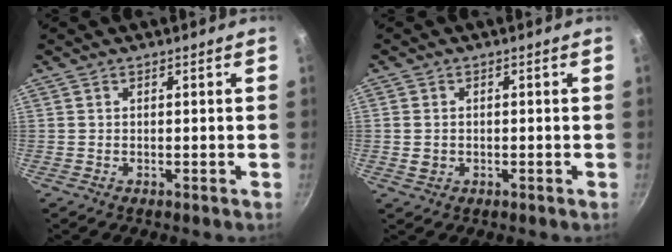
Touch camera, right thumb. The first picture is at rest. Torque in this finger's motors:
{"motor_torque": [-0.23, 0.25, -0.18, 0.03, 0.09]}